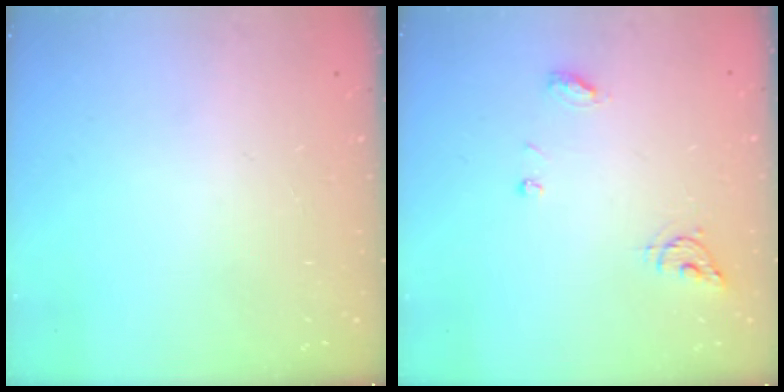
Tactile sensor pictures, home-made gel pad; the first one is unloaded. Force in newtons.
{"total": 6.2, "press": 6.2, "slide": 0.5}